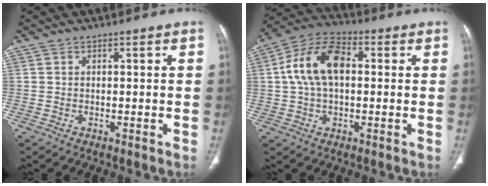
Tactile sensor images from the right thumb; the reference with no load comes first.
{"total": 12.7, "force": [1.6, 7.5, 10.1], "torque": [-0.190, 0.031, 0.022]}